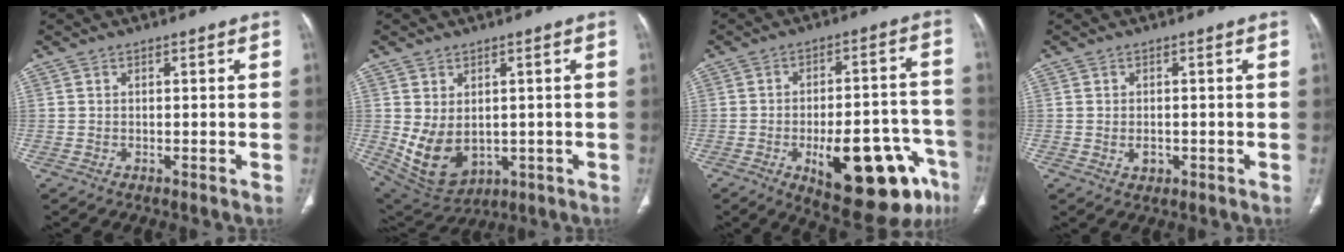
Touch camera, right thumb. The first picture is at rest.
{"total": 10.5, "force": [-0.5, 7.5, 7.3], "torque": [-0.118, -0.008, 0.025]}
{"total": 21.4, "force": [-9.5, 8.2, 17.3], "torque": [-0.176, 0.043, -0.114]}
{"total": 2.1, "force": [-0.4, 1.6, 1.3], "torque": [-0.016, 0.001, -0.002]}